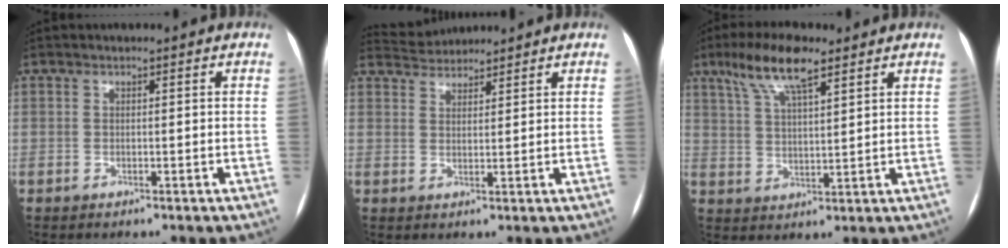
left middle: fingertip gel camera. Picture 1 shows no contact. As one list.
[{"total": 4.2, "force": [4.2, 0.5, -0.1], "torque": [-0.005, 0.025, 0.075]}, {"total": 9.3, "force": [6.2, 1.9, 6.7], "torque": [-0.135, 0.018, 0.115]}]